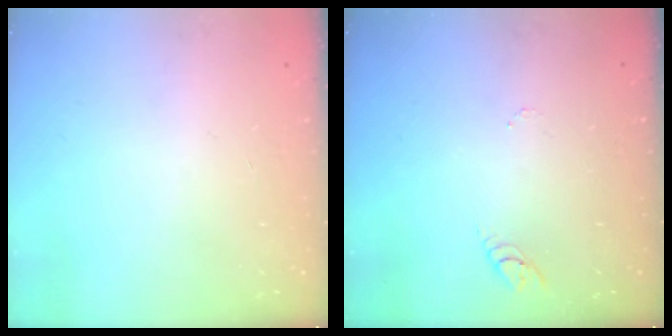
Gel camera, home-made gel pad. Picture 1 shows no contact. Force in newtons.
{"total": 2.7, "press": 2.7, "slide": 0.2}